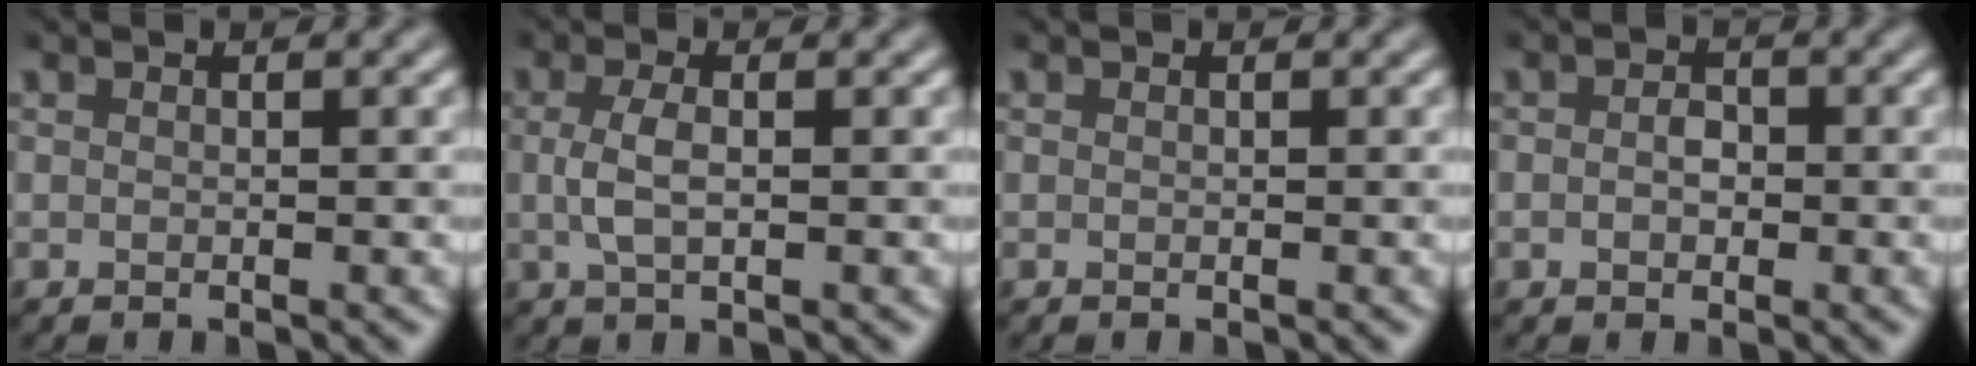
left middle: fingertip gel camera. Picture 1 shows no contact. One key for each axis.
{"total": 2.4, "fx": 0.0, "fy": 0.9, "fz": 2.2, "tx": -0.050, "ty": -0.001, "tz": 0.000}
{"total": 0.0}
{"total": 1.6, "fx": -0.2, "fy": 1.2, "fz": 1.1, "tx": -0.019, "ty": 0.001, "tz": -0.007}